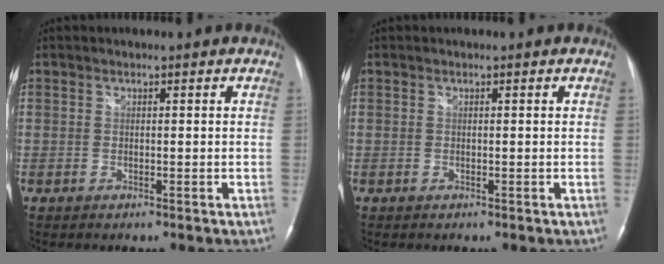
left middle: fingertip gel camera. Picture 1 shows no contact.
{"total": 0.0}